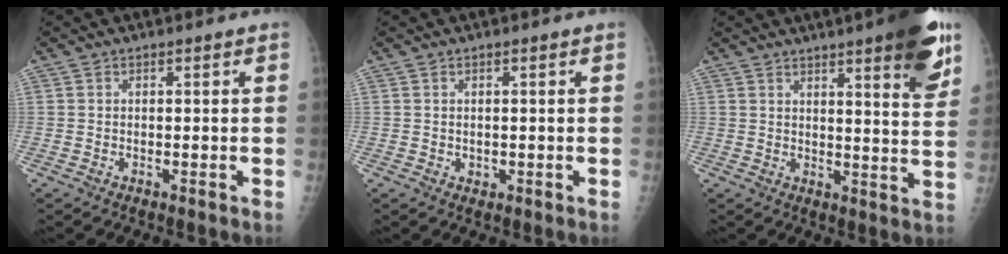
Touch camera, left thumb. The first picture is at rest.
{"total": 0.9, "force": [0.1, 0.8, 0.4], "torque": [-0.006, -0.001, 0.005]}
{"total": 13.9, "force": [8.1, 2.5, 11.0], "torque": [-0.123, -0.038, 0.101]}